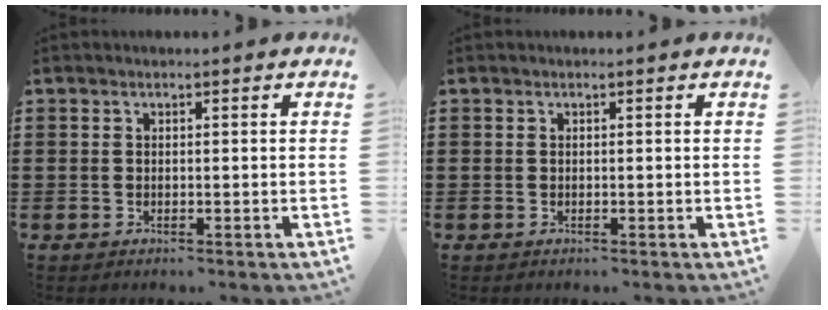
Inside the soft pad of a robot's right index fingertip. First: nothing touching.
{"total": 0.0}